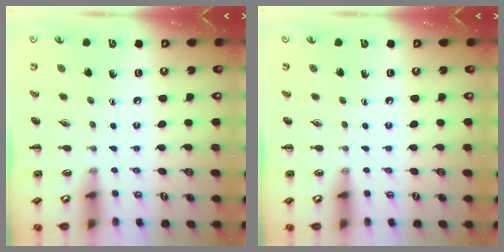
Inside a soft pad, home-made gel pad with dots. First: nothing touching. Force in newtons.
{"total": 0.0}